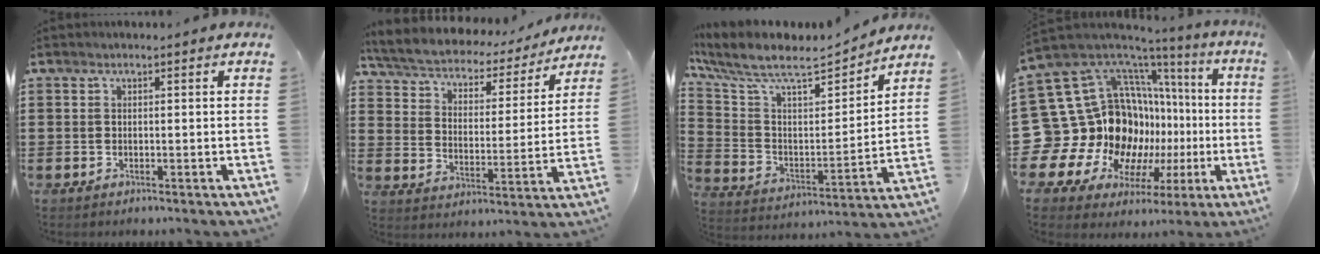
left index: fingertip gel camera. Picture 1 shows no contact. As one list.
[{"total": 4.4, "force": [4.1, 1.0, 1.0], "torque": [-0.043, -0.030, 0.063]}, {"total": 7.9, "force": [6.9, 1.6, 3.6], "torque": [-0.107, -0.053, 0.112]}, {"total": 21.7, "force": [-0.4, 17.8, 12.4], "torque": [-0.296, -0.066, 0.055]}]